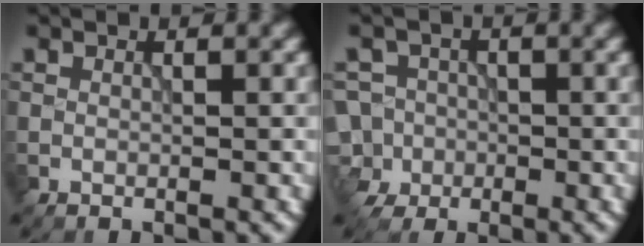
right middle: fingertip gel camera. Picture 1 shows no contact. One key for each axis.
{"total": 6.6, "fx": -3.6, "fy": 5.2, "fz": 2.0, "tx": -0.037, "ty": -0.011, "tz": -0.076}